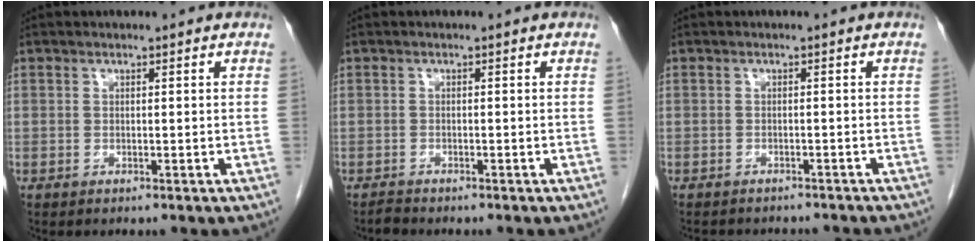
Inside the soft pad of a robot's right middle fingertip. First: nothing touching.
{"total": 0.8, "force": [-0.8, 0.0, 0.0], "torque": [-0.004, -0.003, -0.016]}
{"total": 7.8, "force": [-7.1, 2.3, 2.3], "torque": [-0.029, 0.002, -0.080]}